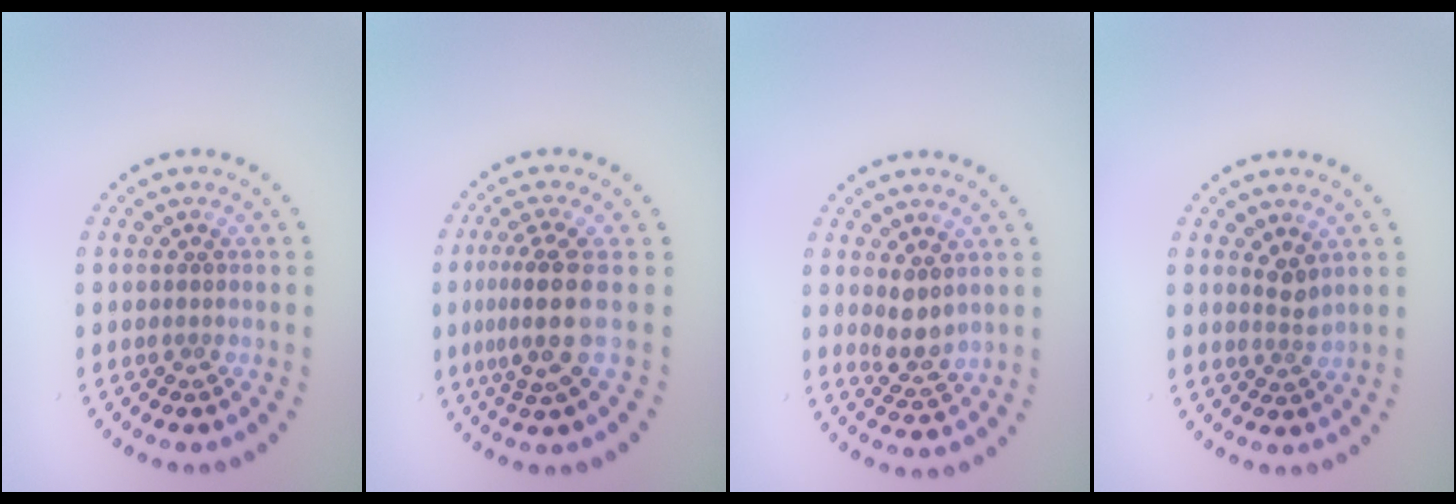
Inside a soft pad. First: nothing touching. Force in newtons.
{"total": 4.0, "press": 3.3, "slide": 2.3}
{"total": 2.4, "press": 2.0, "slide": 1.2}
{"total": 1.5, "press": 1.0, "slide": 1.1}